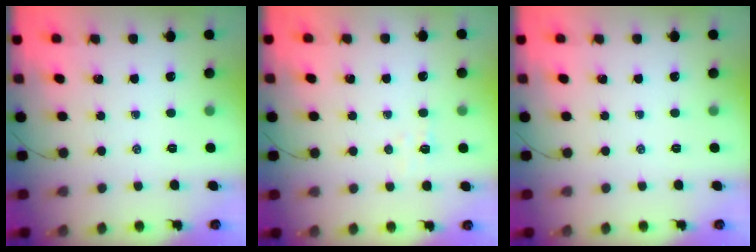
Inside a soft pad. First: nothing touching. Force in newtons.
{"total": 4.2, "press": 4.0, "slide": 1.0}
{"total": 0.0}